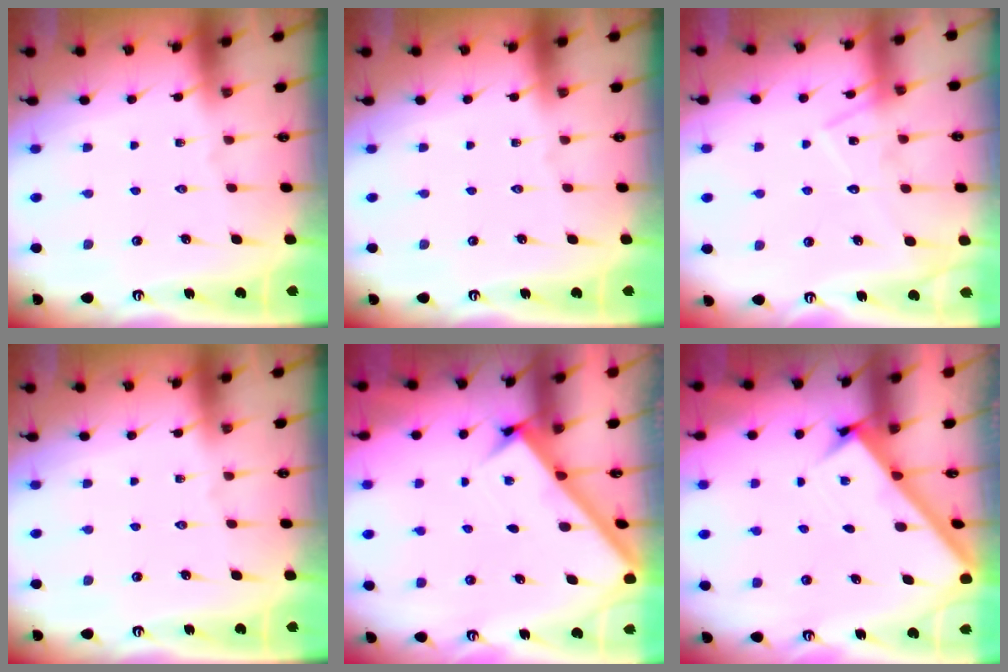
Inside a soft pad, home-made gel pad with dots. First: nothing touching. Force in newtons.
{"total": 0.0}
{"total": 12.5, "press": 12.5, "slide": 1.0}
{"total": 0.0}
{"total": 2.4, "press": 2.4, "slide": 0.3}
{"total": 2.4, "press": 2.4, "slide": 0.2}